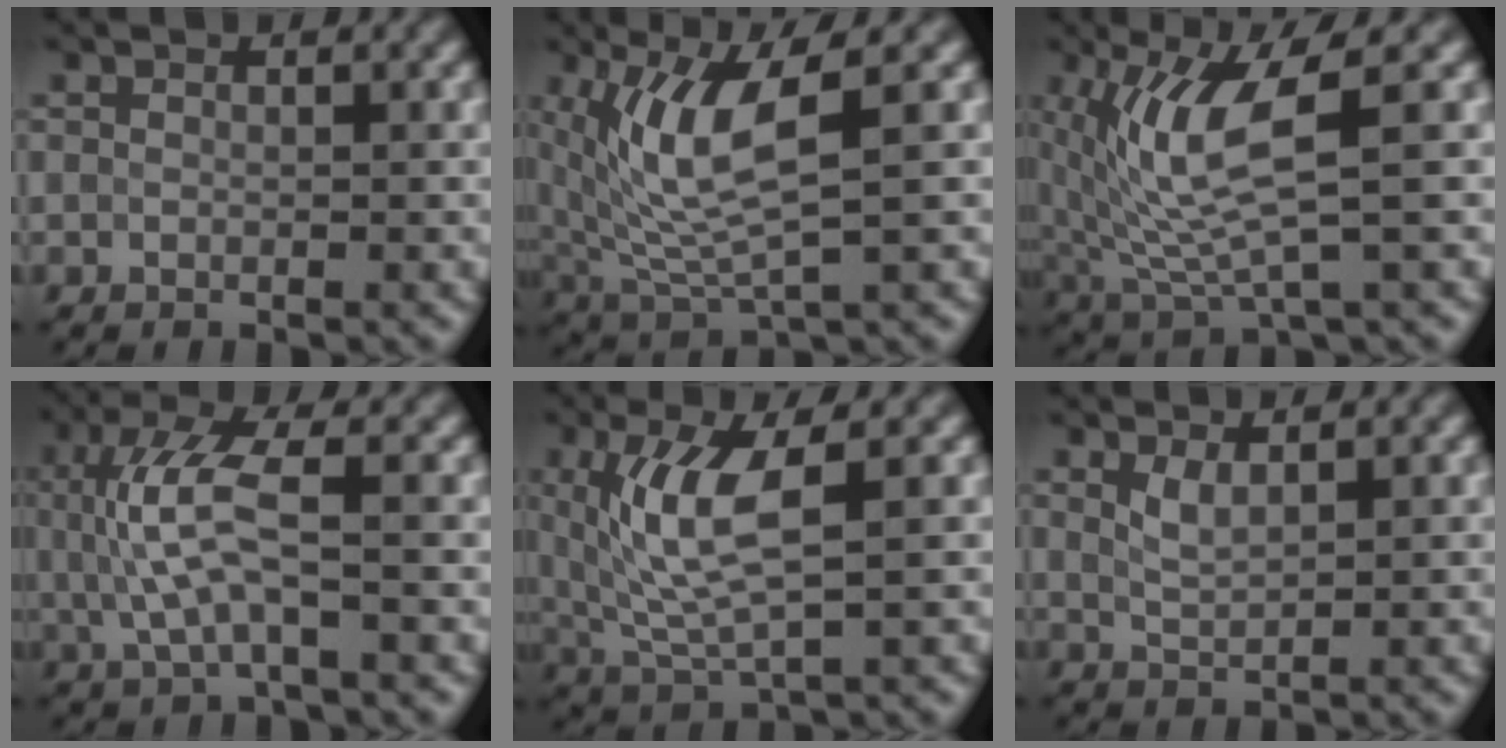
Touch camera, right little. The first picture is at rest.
{"total": 6.9, "force": [1.9, 1.7, 6.4], "torque": [-0.145, -0.009, 0.044]}
{"total": 7.0, "force": [1.4, 1.3, 6.7], "torque": [-0.151, -0.007, 0.034]}
{"total": 5.5, "force": [0.5, 1.6, 5.3], "torque": [-0.126, 0.002, 0.010]}
{"total": 6.1, "force": [1.4, 1.8, 5.6], "torque": [-0.126, -0.003, 0.032]}
{"total": 1.6, "force": [1.0, 0.5, 1.2], "torque": [-0.031, 0.000, 0.024]}